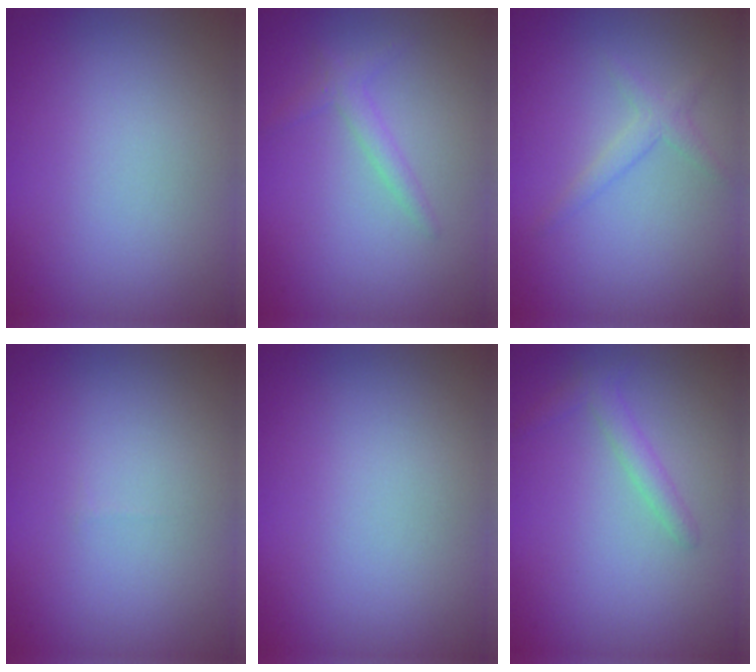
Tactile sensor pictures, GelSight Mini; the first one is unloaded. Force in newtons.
{"total": 1.5, "press": 1.5, "slide": 0.1}
{"total": 1.3, "press": 1.3, "slide": 0.1}
{"total": 0.0}
{"total": 0.0}
{"total": 1.5, "press": 1.5, "slide": 0.1}